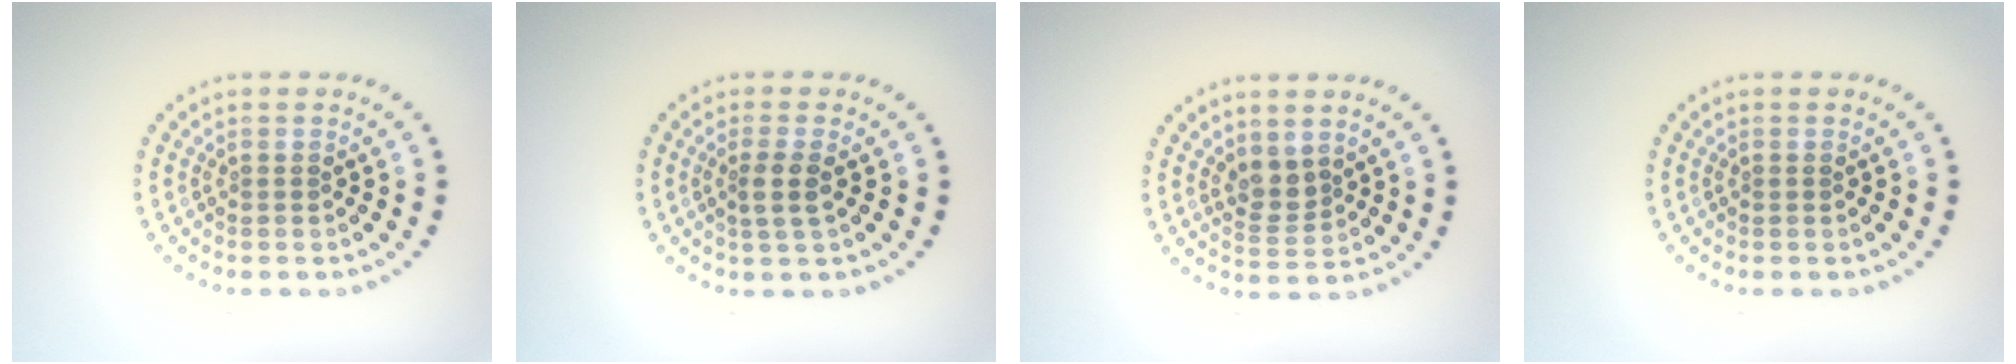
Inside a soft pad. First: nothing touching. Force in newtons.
{"total": 1.9, "press": 1.6, "slide": 1.0}
{"total": 2.3, "press": 1.9, "slide": 1.2}
{"total": 0.0}